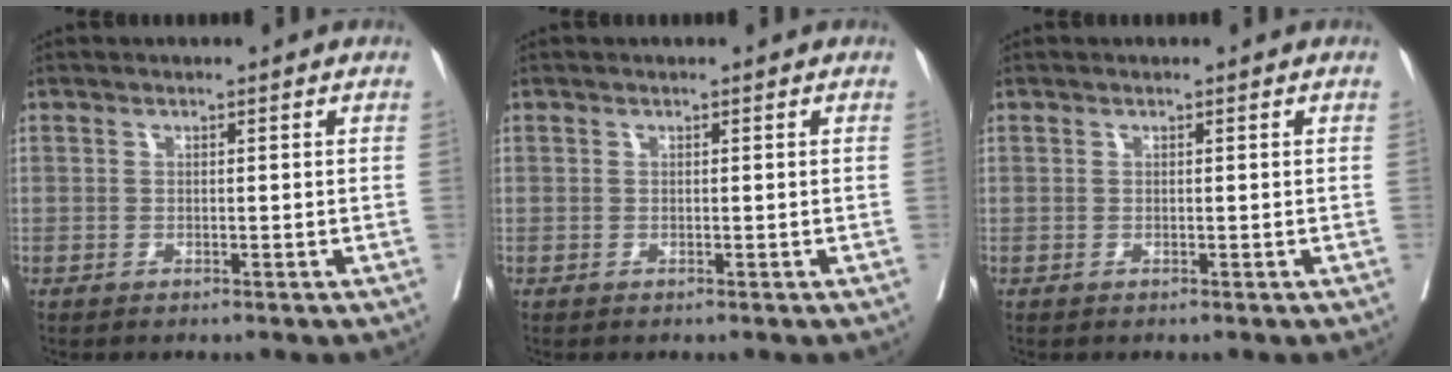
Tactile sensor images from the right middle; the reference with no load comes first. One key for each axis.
{"total": 0.0}
{"total": 0.0}